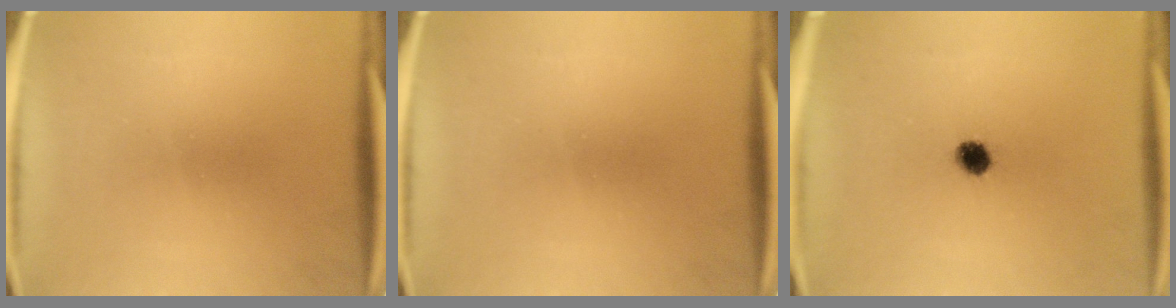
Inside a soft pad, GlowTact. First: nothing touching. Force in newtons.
{"total": 0.0}
{"total": 3.9}